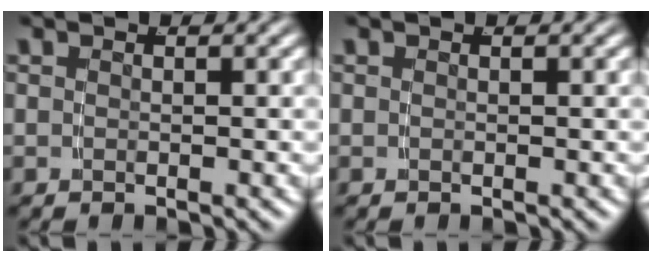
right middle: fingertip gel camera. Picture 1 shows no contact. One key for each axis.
{"total": 0.0}